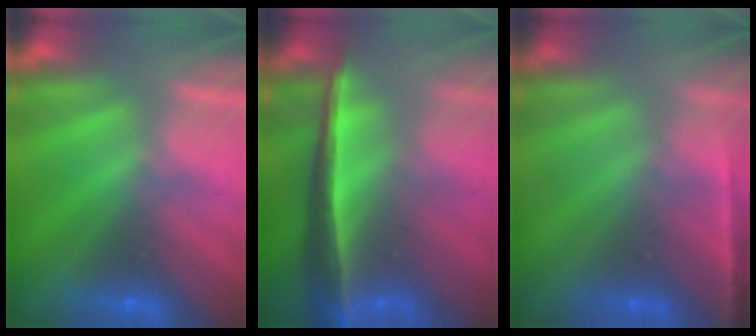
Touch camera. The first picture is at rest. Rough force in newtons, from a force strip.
{"total": 8.4}
{"total": 1.6}